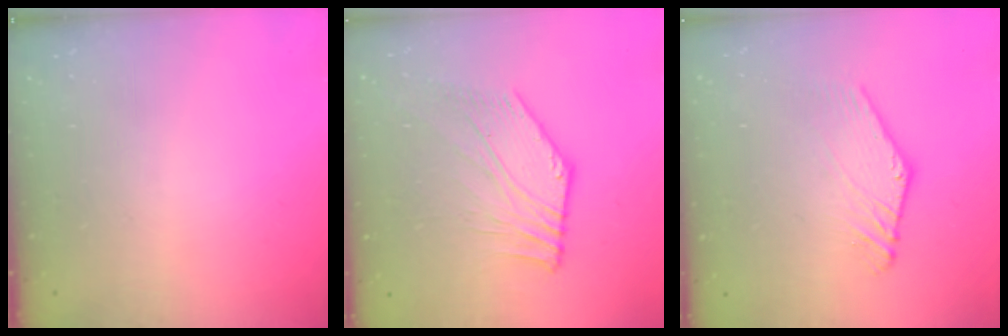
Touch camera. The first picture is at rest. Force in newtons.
{"total": 5.7, "press": 5.5, "slide": 1.2}
{"total": 1.3, "press": 1.3, "slide": 0.3}